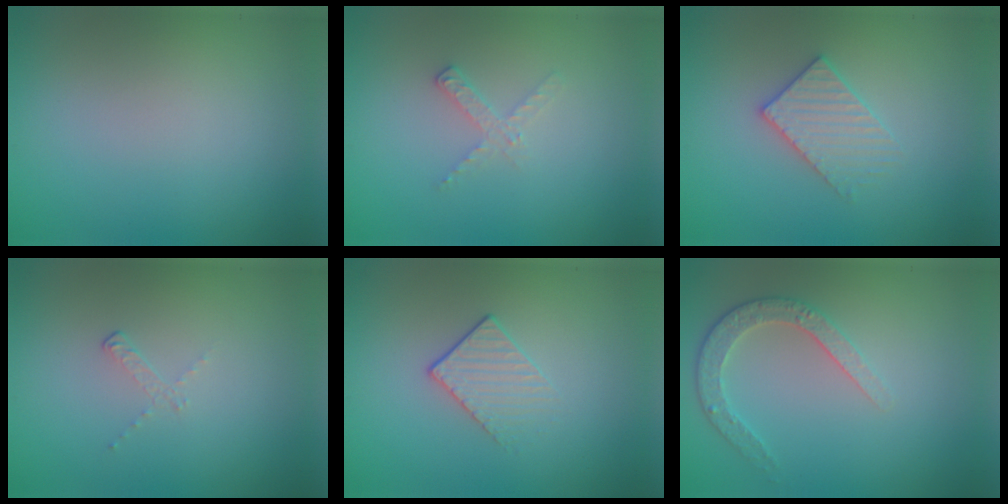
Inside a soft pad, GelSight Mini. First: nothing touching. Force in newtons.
{"total": 1.4, "press": 1.4, "slide": 0.1}
{"total": 3.0, "press": 3.0, "slide": 0.5}
{"total": 0.8, "press": 0.3, "slide": 0.7}
{"total": 1.6, "press": 1.1, "slide": 1.1}
{"total": 2.6, "press": 2.5, "slide": 0.8}